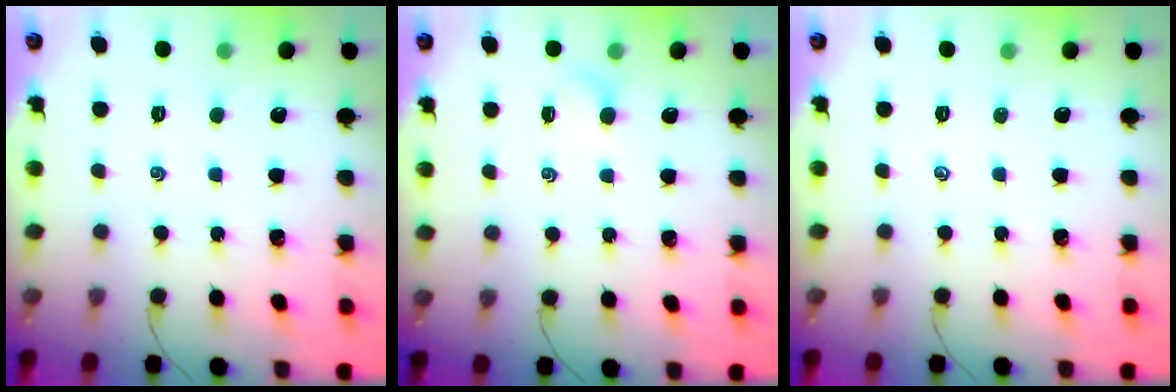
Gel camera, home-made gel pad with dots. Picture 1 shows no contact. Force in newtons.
{"total": 2.5, "press": 2.4, "slide": 0.8}
{"total": 0.0}